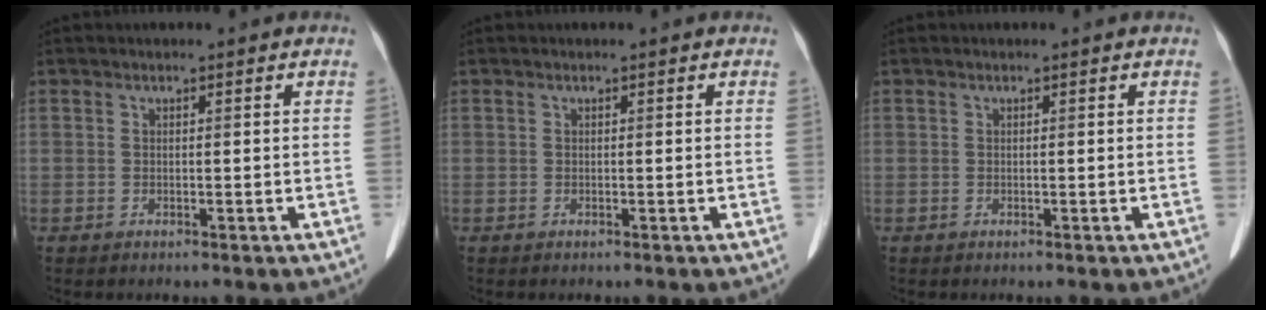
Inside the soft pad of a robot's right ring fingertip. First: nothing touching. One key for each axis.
{"total": 0.0}
{"total": 0.0}